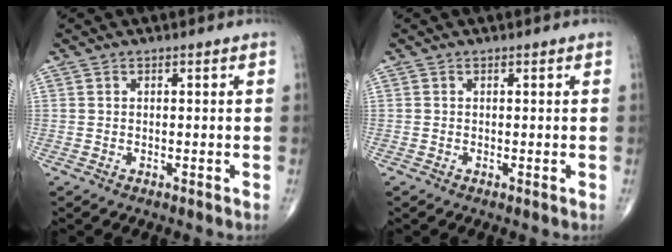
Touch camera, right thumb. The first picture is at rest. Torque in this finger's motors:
{"motor_torque": [1.62, 1.31, -0.20, -0.27, 0.01]}